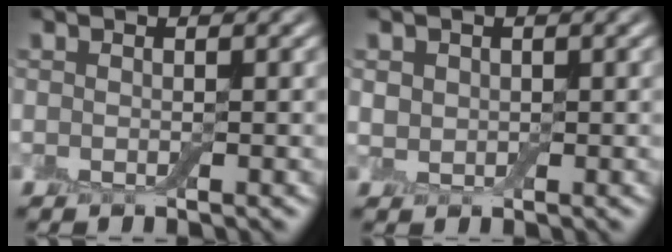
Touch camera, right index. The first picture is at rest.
{"total": 1.4, "force": [0.4, 1.3, 0.5], "torque": [-0.008, -0.004, 0.010]}